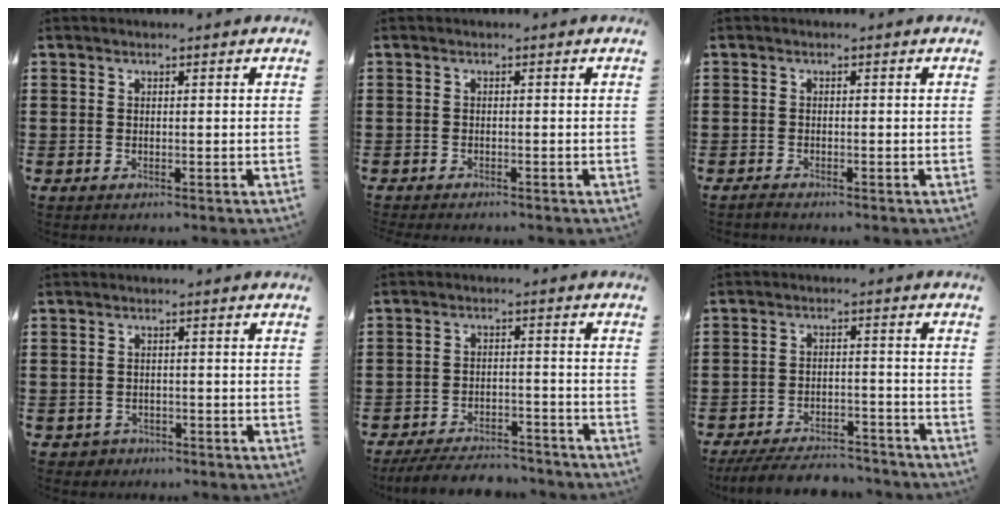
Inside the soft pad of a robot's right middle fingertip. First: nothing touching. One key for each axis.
{"total": 0.8, "fx": -0.8, "fy": -0.1, "fz": 0.0, "tx": -0.003, "ty": -0.002, "tz": -0.016}
{"total": 0.7, "fx": -0.7, "fy": 0.0, "fz": 0.1, "tx": -0.005, "ty": -0.004, "tz": -0.013}
{"total": 1.3, "fx": -1.1, "fy": 0.7, "fz": -0.1, "tx": -0.005, "ty": 0.001, "tz": -0.025}
{"total": 5.5, "fx": -5.4, "fy": 0.7, "fz": 0.9, "tx": -0.018, "ty": 0.007, "tz": -0.106}
{"total": 6.1, "fx": -5.9, "fy": 0.9, "fz": 1.3, "tx": -0.028, "ty": 0.005, "tz": -0.117}